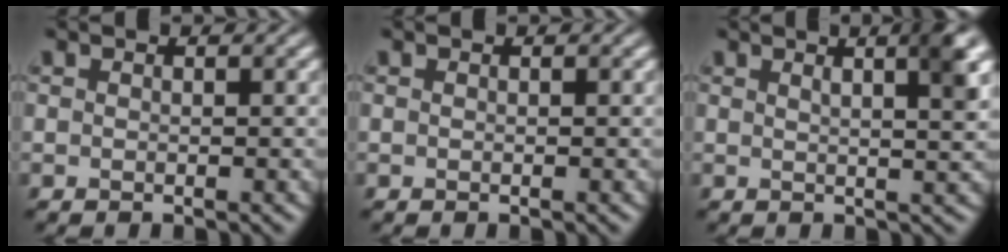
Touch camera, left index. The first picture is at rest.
{"total": 0.0}
{"total": 4.4, "force": [2.1, 1.2, 3.7], "torque": [-0.032, 0.011, 0.022]}